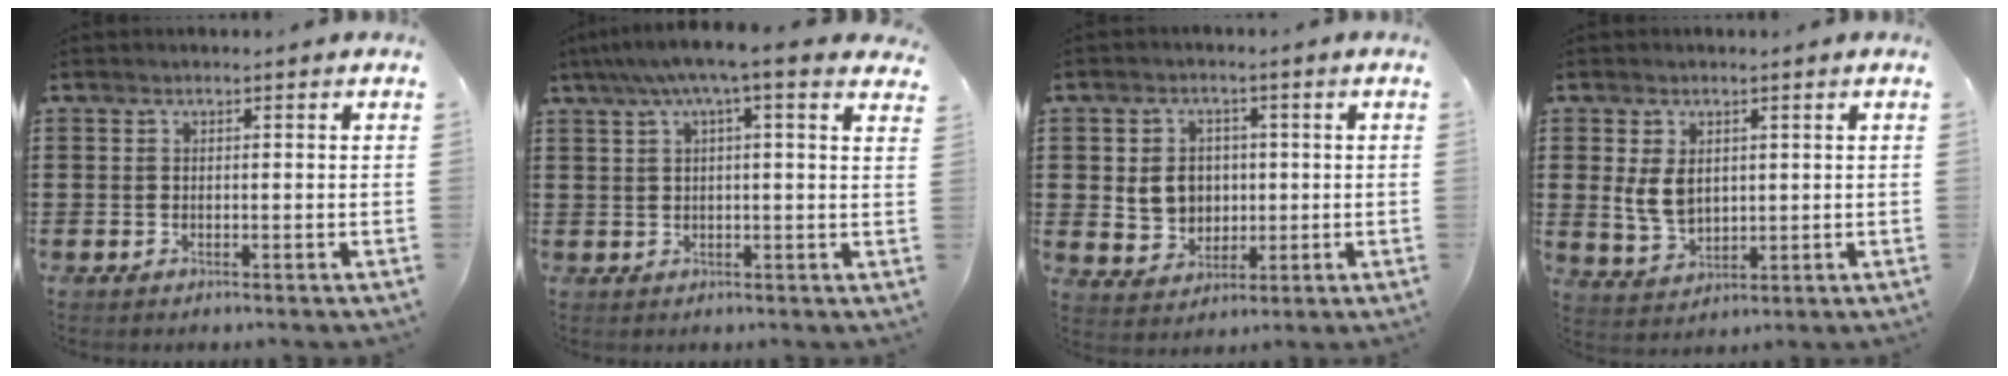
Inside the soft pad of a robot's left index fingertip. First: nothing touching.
{"total": 5.3, "force": [3.3, 0.2, 4.1], "torque": [-0.089, -0.001, 0.055]}
{"total": 5.5, "force": [0.6, 5.0, 2.4], "torque": [-0.048, 0.008, 0.008]}
{"total": 5.1, "force": [1.1, 3.6, 3.4], "torque": [-0.089, 0.004, 0.017]}